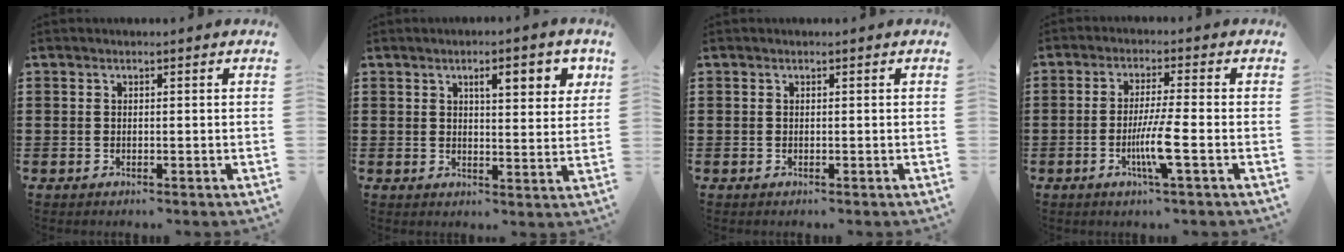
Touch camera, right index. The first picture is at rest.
{"total": 5.2, "force": [2.2, 1.6, 4.5], "torque": [-0.069, -0.002, 0.030]}
{"total": 0.0}
{"total": 6.4, "force": [-2.0, -0.1, 6.0], "torque": [-0.115, -0.017, -0.038]}